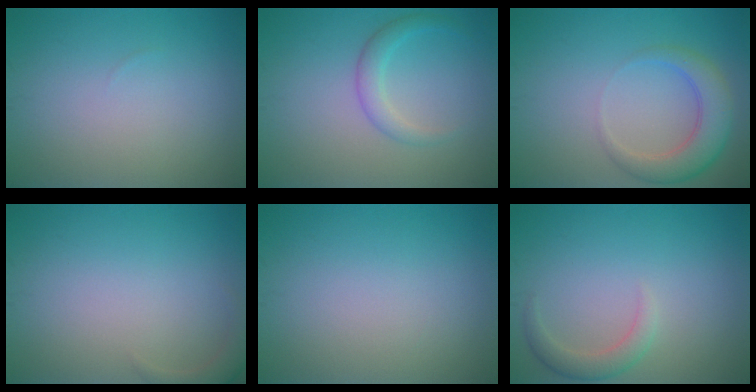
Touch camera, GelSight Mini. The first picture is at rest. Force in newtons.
{"total": 2.1, "press": 2.1, "slide": 0.1}
{"total": 4.2, "press": 4.2, "slide": 0.5}
{"total": 1.7, "press": 1.7, "slide": 0.2}
{"total": 0.0}
{"total": 2.1, "press": 2.1, "slide": 0.2}